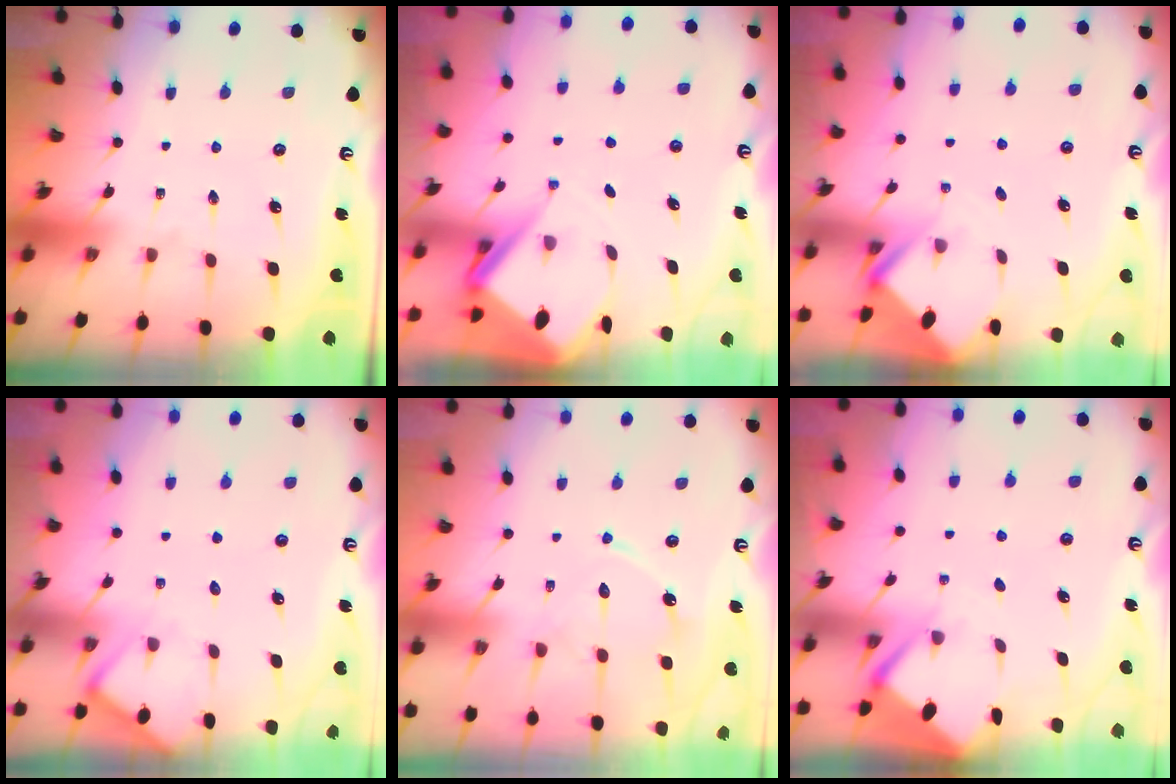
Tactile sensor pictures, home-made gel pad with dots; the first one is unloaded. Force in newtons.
{"total": 6.1, "press": 6.1, "slide": 0.6}
{"total": 2.2, "press": 2.2, "slide": 0.1}
{"total": 5.4, "press": 5.4, "slide": 0.6}
{"total": 11.5, "press": 11.4, "slide": 0.9}
{"total": 2.7, "press": 2.7, "slide": 0.3}